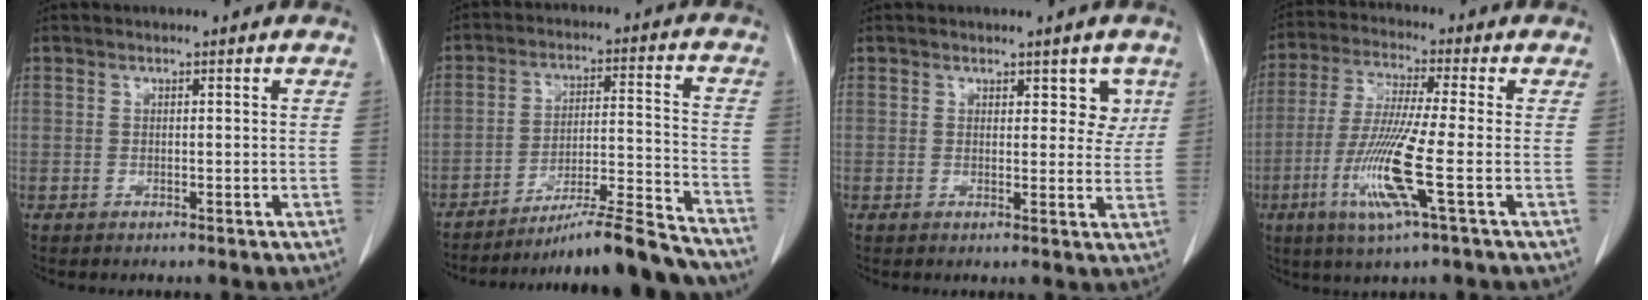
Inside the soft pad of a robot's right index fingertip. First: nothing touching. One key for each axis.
{"total": 17.1, "fx": -15.9, "fy": -0.7, "fz": 6.2, "tx": -0.093, "ty": 0.005, "tz": -0.245}
{"total": 3.8, "fx": 1.8, "fy": 2.1, "fz": 2.6, "tx": -0.014, "ty": -0.001, "tz": 0.021}
{"total": 11.6, "fx": -3.6, "fy": -0.3, "fz": 11.0, "tx": -0.229, "ty": -0.023, "tz": -0.077}